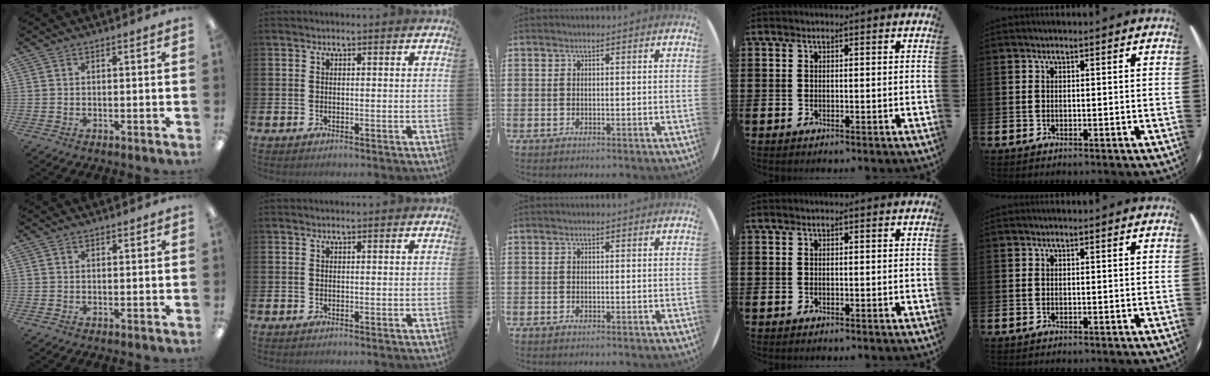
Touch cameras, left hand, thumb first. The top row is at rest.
{"thumb": {"total": 0.9, "force": [0.8, 0.5, 0.1], "torque": [-0.004, 0.001, 0.016]}}